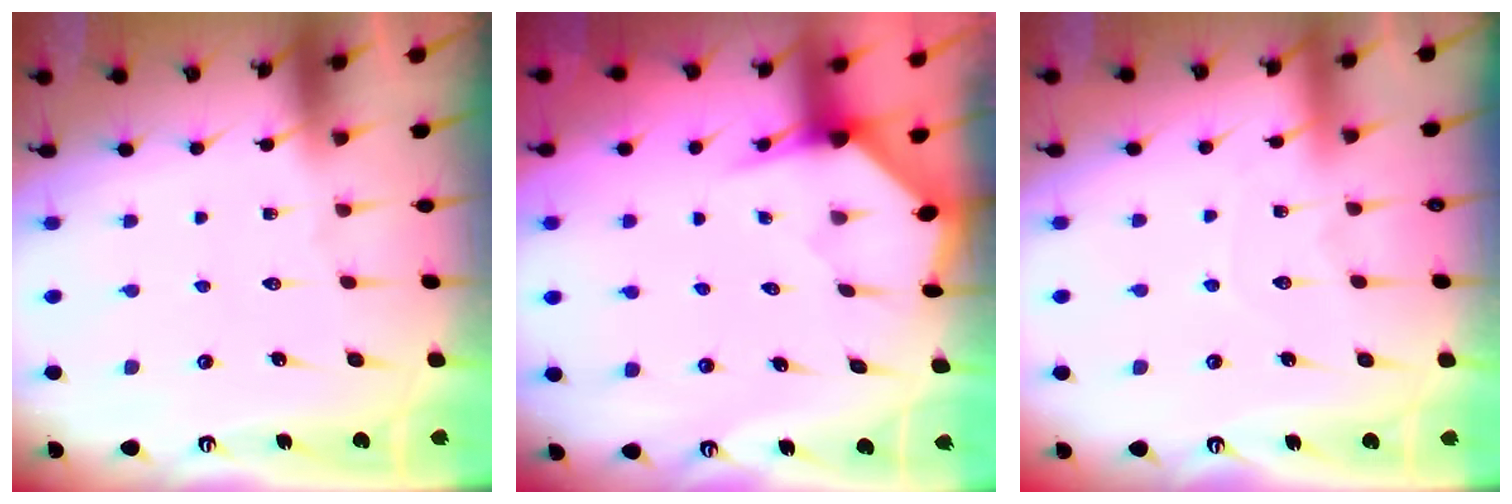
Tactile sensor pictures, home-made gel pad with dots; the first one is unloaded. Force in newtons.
{"total": 3.3, "press": 3.3, "slide": 0.3}
{"total": 4.8, "press": 4.8, "slide": 0.6}